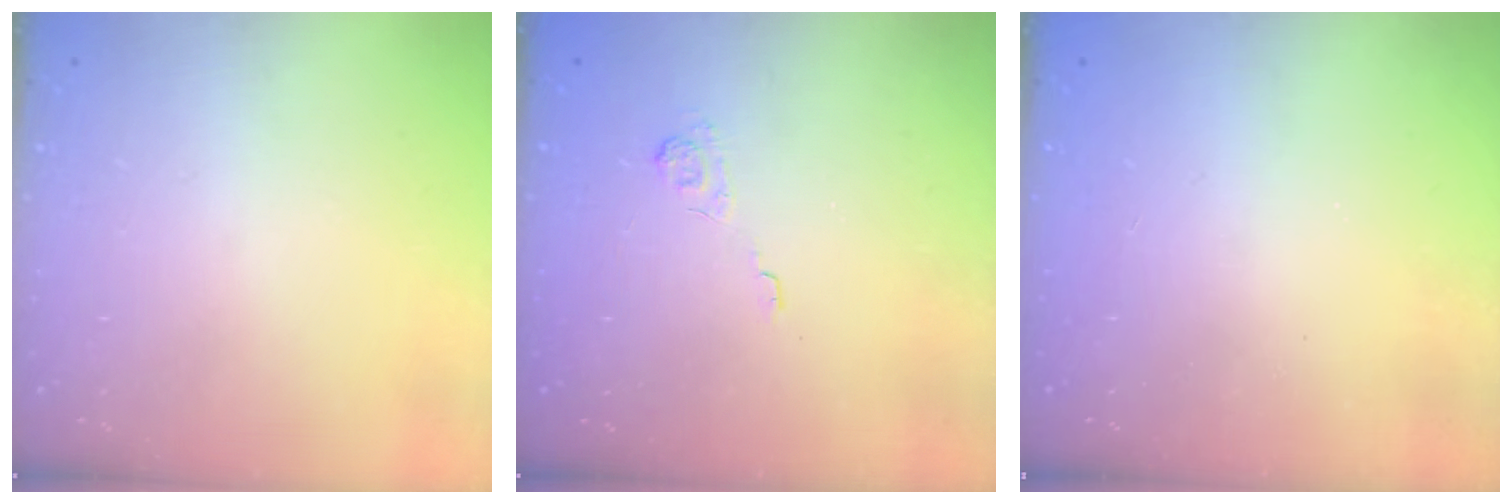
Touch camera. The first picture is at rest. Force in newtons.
{"total": 1.9, "press": 1.3, "slide": 1.3}
{"total": 2.5, "press": 2.3, "slide": 0.8}